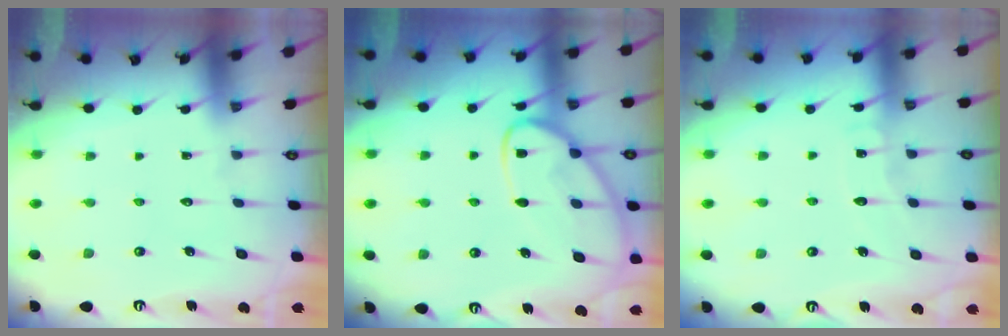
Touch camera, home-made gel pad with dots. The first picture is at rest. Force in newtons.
{"total": 12.4, "press": 12.3, "slide": 1.2}
{"total": 5.7, "press": 5.7, "slide": 0.6}